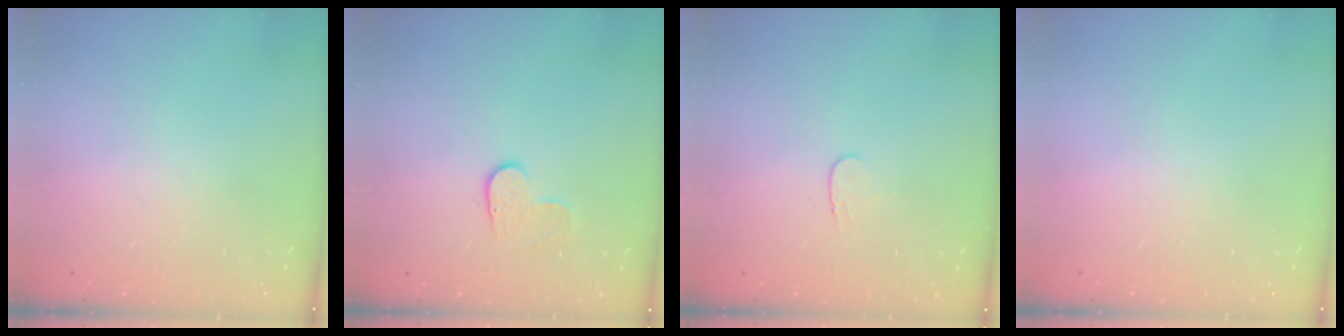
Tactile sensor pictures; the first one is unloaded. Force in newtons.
{"total": 5.1, "press": 5.1, "slide": 0.5}
{"total": 3.7, "press": 3.7, "slide": 0.4}
{"total": 0.0}